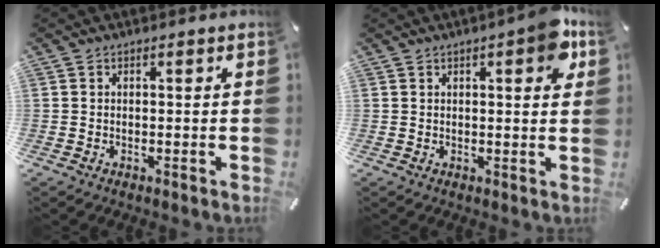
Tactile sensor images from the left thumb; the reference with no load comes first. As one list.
[{"total": 6.7, "force": [3.0, 2.3, 5.6], "torque": [-0.063, -0.010, 0.042]}]